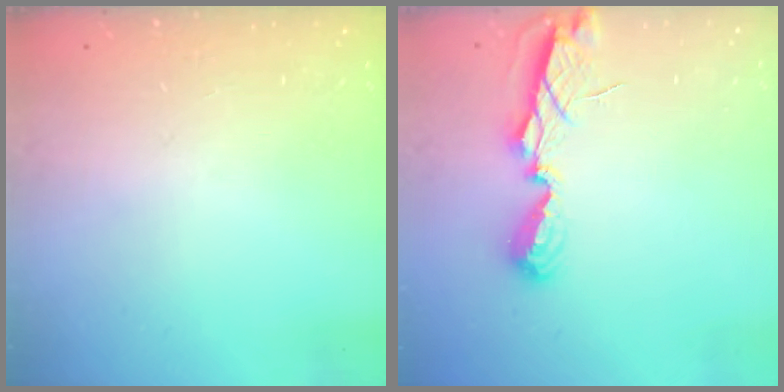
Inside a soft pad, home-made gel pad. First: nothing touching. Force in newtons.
{"total": 6.6, "press": 6.6, "slide": 0.2}